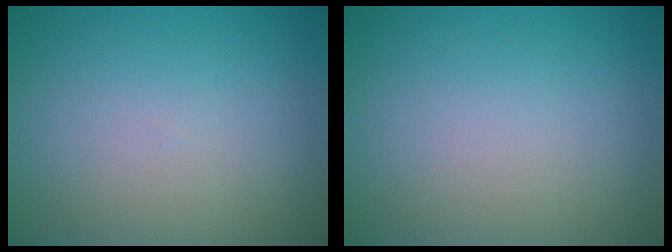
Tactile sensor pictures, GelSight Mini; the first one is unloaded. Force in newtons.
{"total": 0.0}